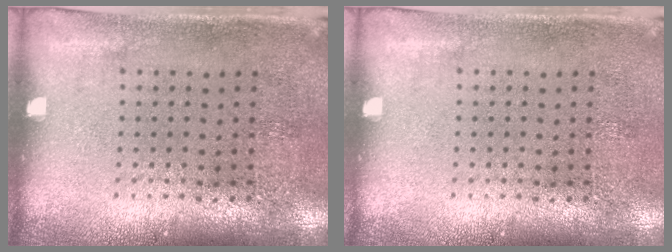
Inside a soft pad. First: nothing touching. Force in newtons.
{"total": 0.0}